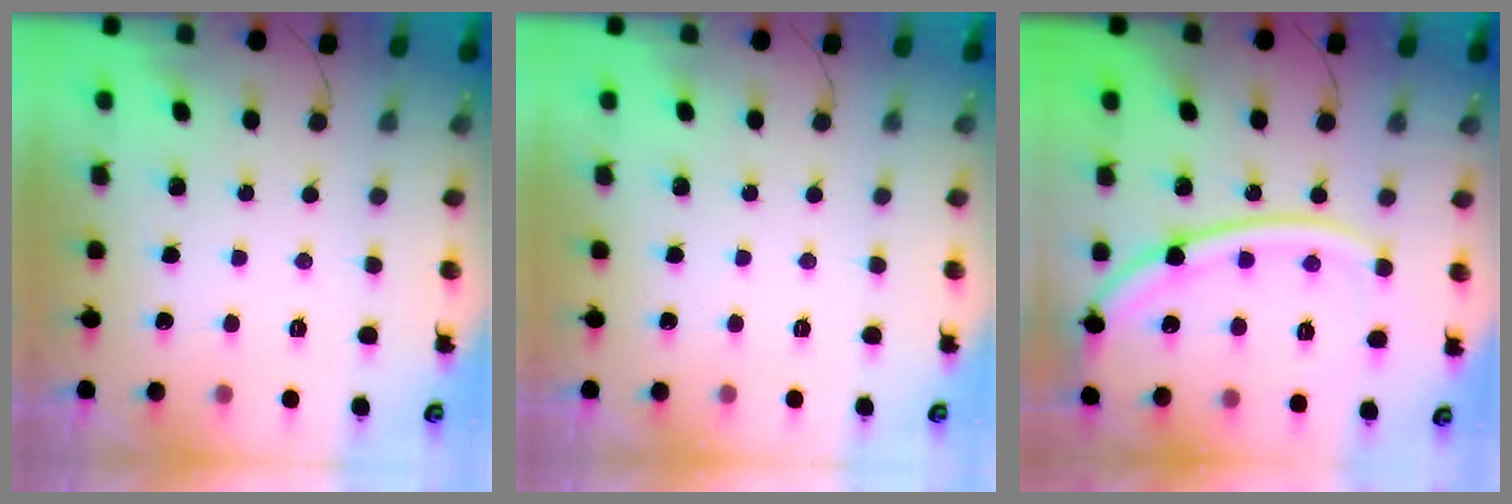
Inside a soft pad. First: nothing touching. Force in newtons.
{"total": 0.0}
{"total": 16.2, "press": 16.2, "slide": 1.0}